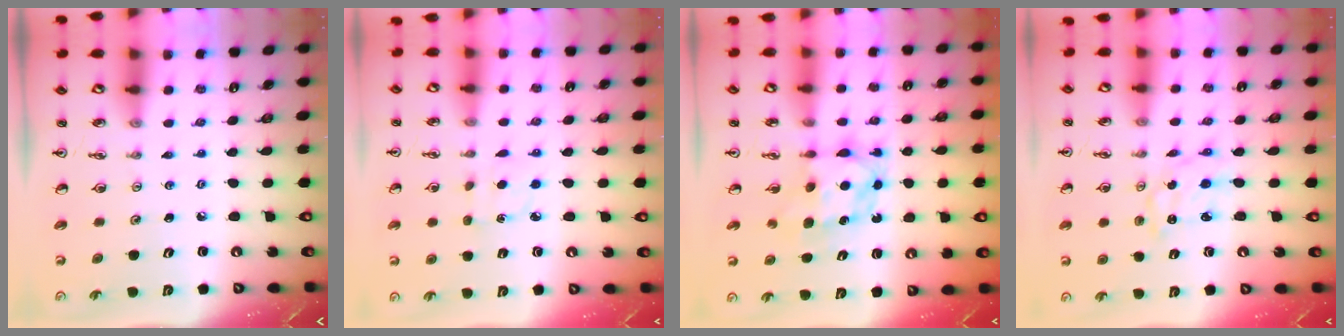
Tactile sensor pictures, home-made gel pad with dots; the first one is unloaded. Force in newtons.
{"total": 4.6, "press": 4.5, "slide": 0.5}
{"total": 6.9, "press": 6.9, "slide": 0.6}
{"total": 2.3, "press": 2.3, "slide": 0.2}